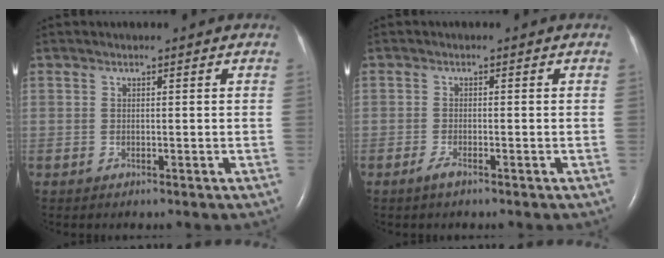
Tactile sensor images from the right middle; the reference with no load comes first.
{"total": 1.4, "force": [-1.1, 0.2, 0.9], "torque": [-0.024, -0.003, -0.022]}